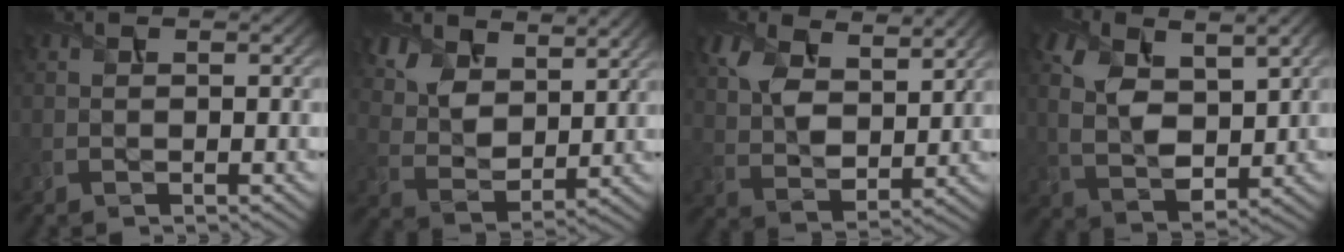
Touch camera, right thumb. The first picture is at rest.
{"total": 9.3, "force": [6.4, 4.9, 4.7], "torque": [-0.132, -0.012, 0.127]}
{"total": 9.2, "force": [5.3, 4.9, 5.7], "torque": [-0.145, 0.002, 0.098]}
{"total": 9.0, "force": [2.6, 4.9, 7.2], "torque": [-0.173, -0.002, 0.045]}